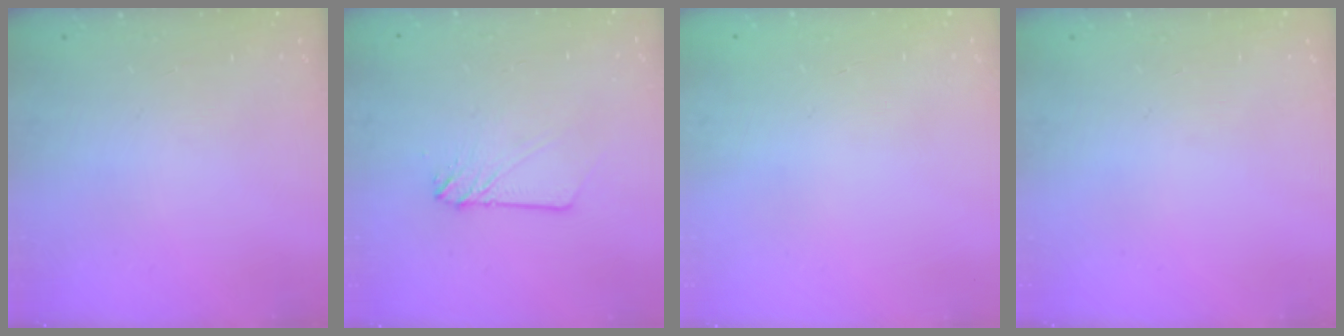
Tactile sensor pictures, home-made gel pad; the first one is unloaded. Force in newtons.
{"total": 4.1, "press": 4.1, "slide": 0.4}
{"total": 0.0}
{"total": 0.0}